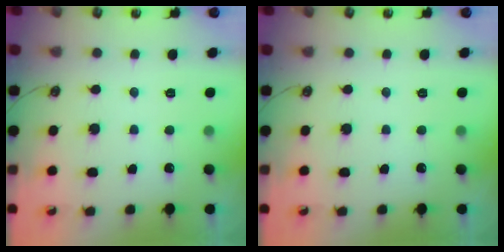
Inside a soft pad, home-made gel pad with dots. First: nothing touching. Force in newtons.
{"total": 0.0}